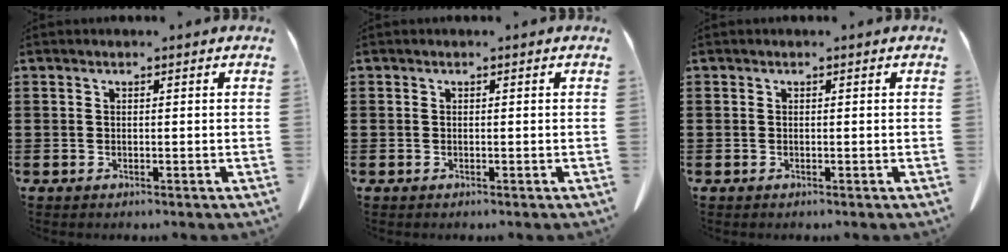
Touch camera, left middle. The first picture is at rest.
{"total": 0.0}
{"total": 0.0}